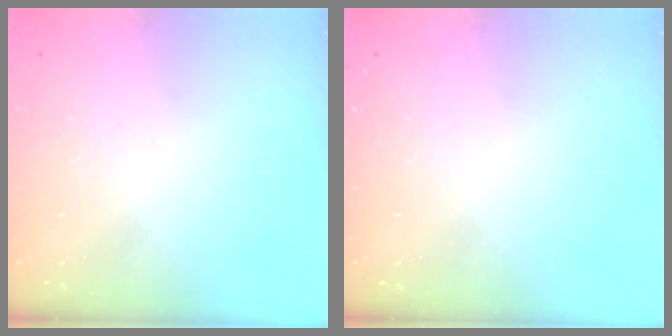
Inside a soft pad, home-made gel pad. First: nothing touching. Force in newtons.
{"total": 0.0}